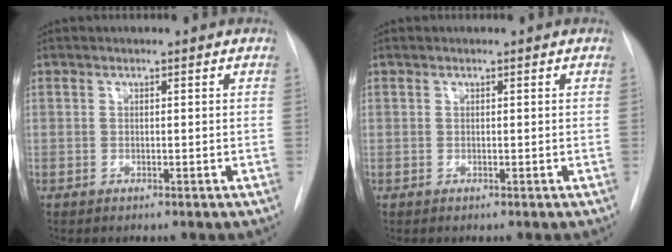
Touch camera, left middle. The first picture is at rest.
{"total": 0.0}